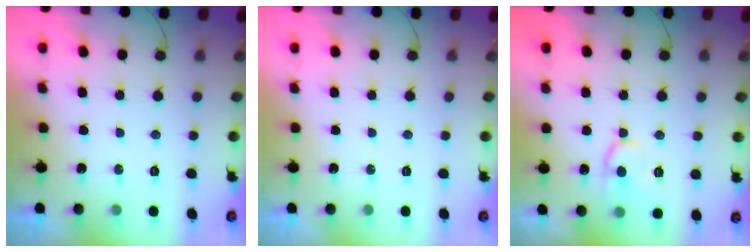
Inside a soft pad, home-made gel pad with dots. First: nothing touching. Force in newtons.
{"total": 0.0}
{"total": 10.9, "press": 10.8, "slide": 0.9}